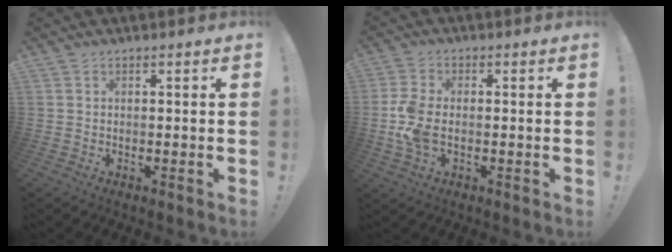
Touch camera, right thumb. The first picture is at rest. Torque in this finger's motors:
{"motor_torque": [-0.22, 0.42, 0.60, -0.53, 0.05]}